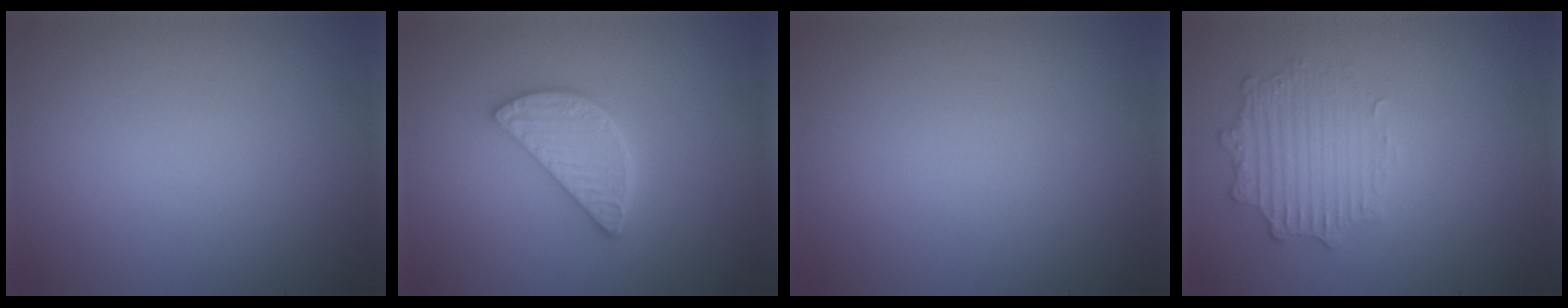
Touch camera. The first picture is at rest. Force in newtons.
{"total": 4.0, "press": 3.2, "slide": 2.4}
{"total": 0.0}
{"total": 2.6, "press": 2.5, "slide": 0.7}